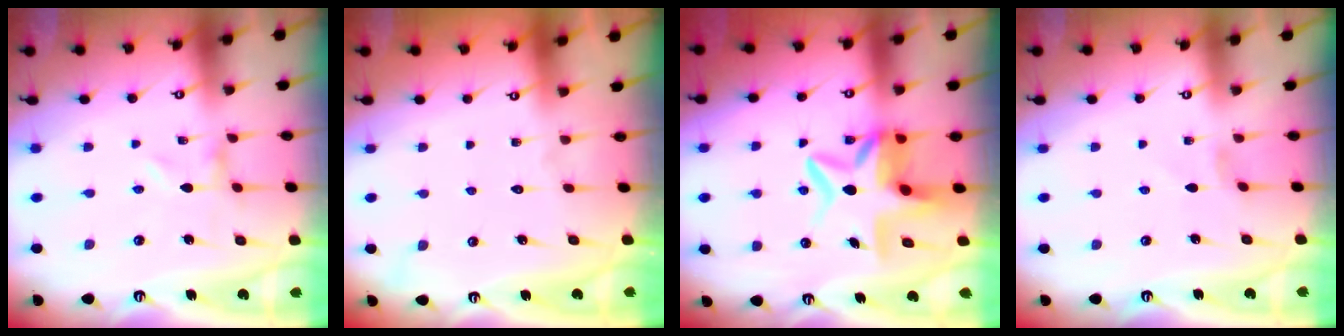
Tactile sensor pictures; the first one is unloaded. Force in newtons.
{"total": 1.6, "press": 1.6, "slide": 0.2}
{"total": 10.2, "press": 9.7, "slide": 3.1}
{"total": 0.7, "press": 0.6, "slide": 0.3}